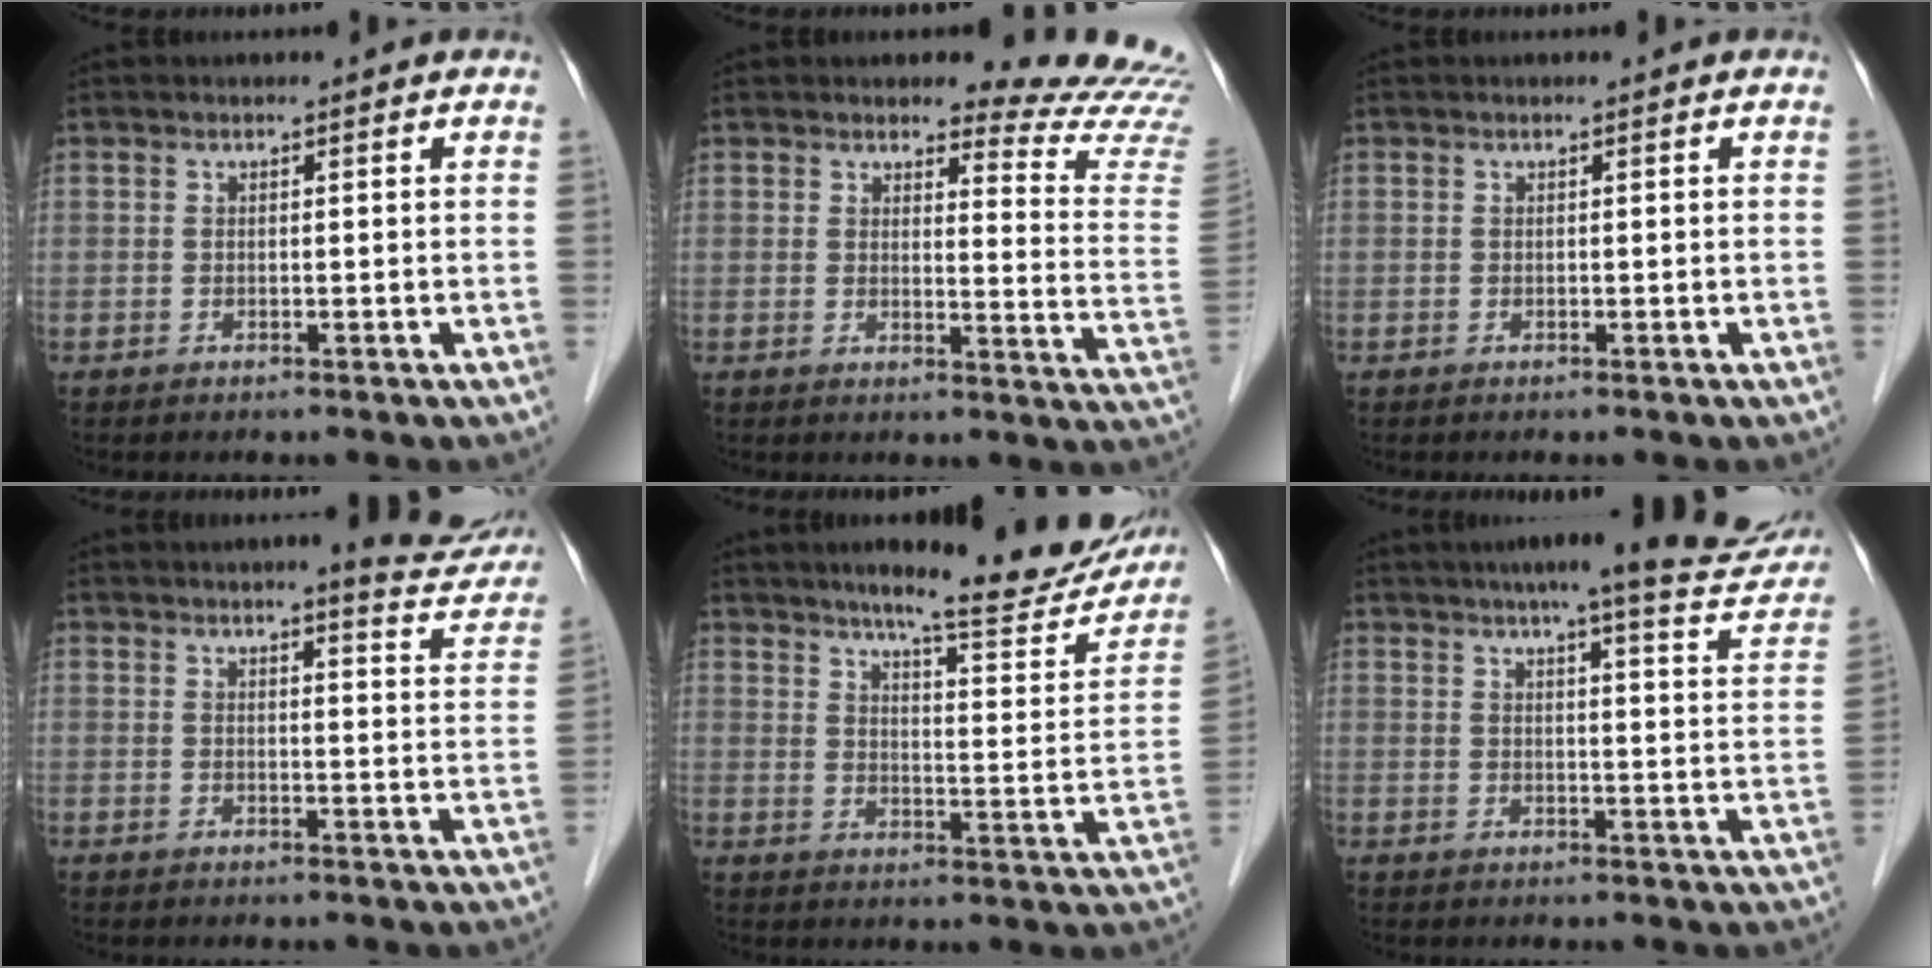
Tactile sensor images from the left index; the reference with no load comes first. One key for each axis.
{"total": 12.9, "fx": 12.7, "fy": 0.8, "fz": 2.3, "tx": -0.004, "ty": -0.122, "tz": 0.110}
{"total": 0.0}
{"total": 9.3, "fx": 8.5, "fy": 1.1, "fz": 3.8, "tx": -0.032, "ty": -0.017, "tz": 0.082}
{"total": 17.3, "fx": 15.1, "fy": 2.2, "fz": 8.1, "tx": -0.099, "ty": -0.033, "tz": 0.188}
{"total": 17.5, "fx": 15.3, "fy": 2.0, "fz": 8.2, "tx": -0.097, "ty": -0.013, "tz": 0.175}